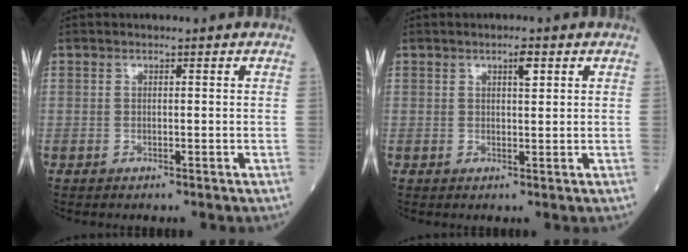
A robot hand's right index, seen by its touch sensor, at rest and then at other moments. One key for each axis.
{"total": 2.0, "fx": 1.0, "fy": 0.4, "fz": 1.7, "tx": -0.027, "ty": 0.000, "tz": 0.015}